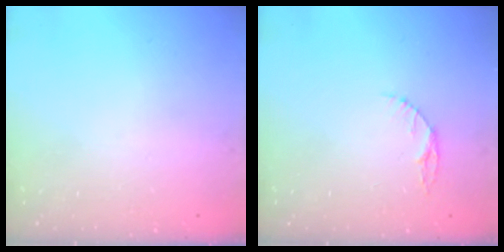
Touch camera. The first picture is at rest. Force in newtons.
{"total": 4.7, "press": 4.7, "slide": 0.6}